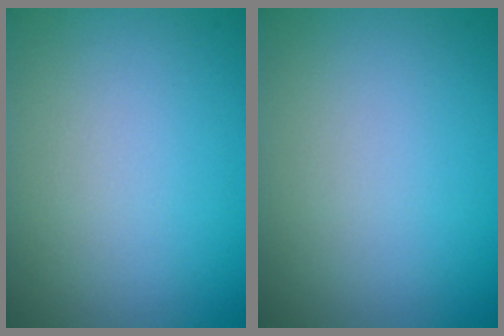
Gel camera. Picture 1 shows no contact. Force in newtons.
{"total": 0.0}